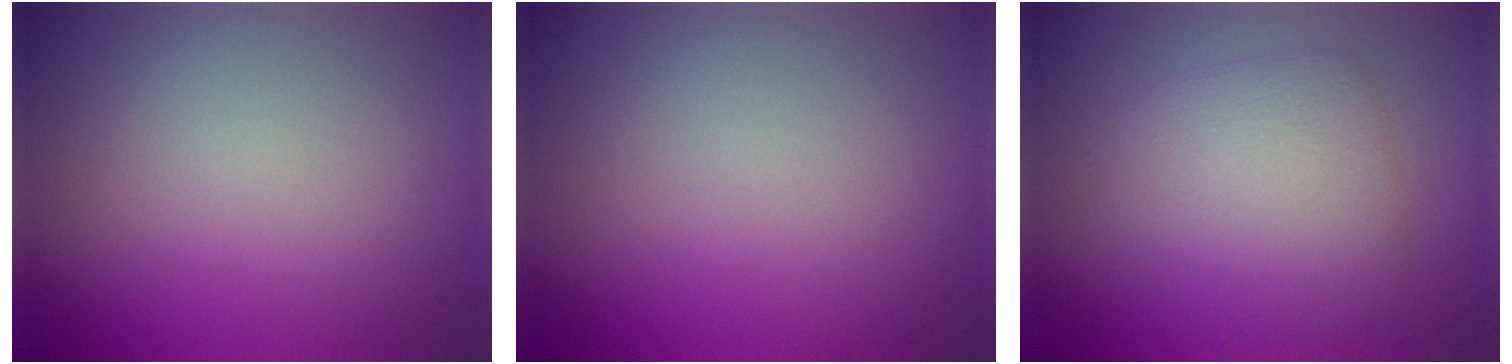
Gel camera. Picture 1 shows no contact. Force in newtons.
{"total": 0.0}
{"total": 5.4, "press": 5.4, "slide": 0.0}